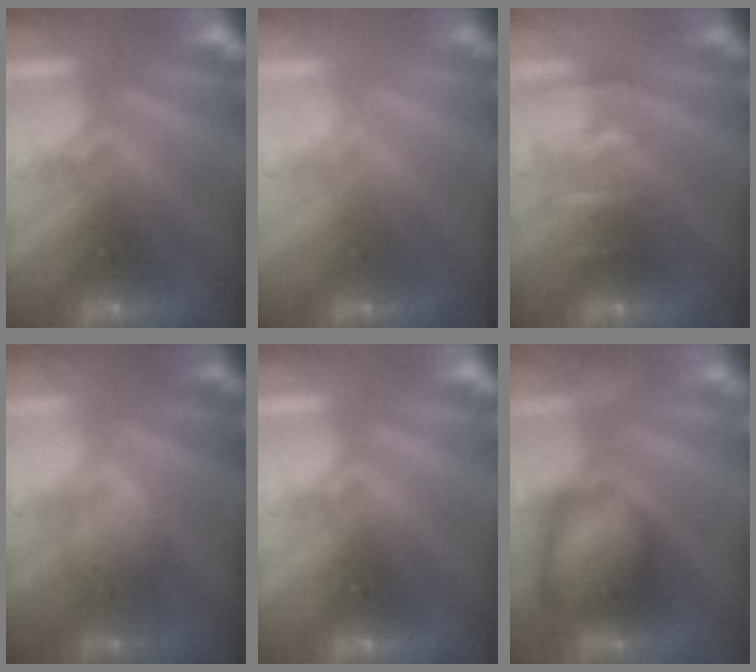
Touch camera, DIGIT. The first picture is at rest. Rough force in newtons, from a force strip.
{"total": 2.0}
{"total": 2.5}
{"total": 1.9}
{"total": 0.0}
{"total": 7.8}